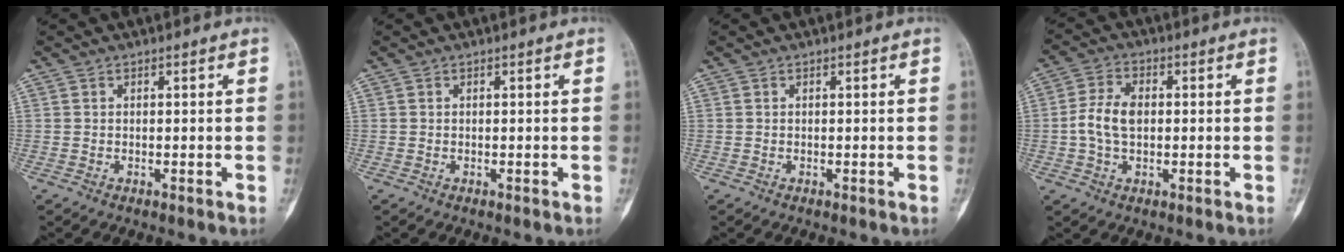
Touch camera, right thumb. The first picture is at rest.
{"total": 0.0}
{"total": 0.0}
{"total": 6.8, "force": [-0.2, 4.3, 5.3], "torque": [-0.111, 0.014, -0.006]}